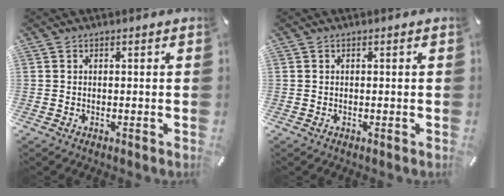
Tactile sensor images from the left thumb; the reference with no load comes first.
{"total": 0.0}